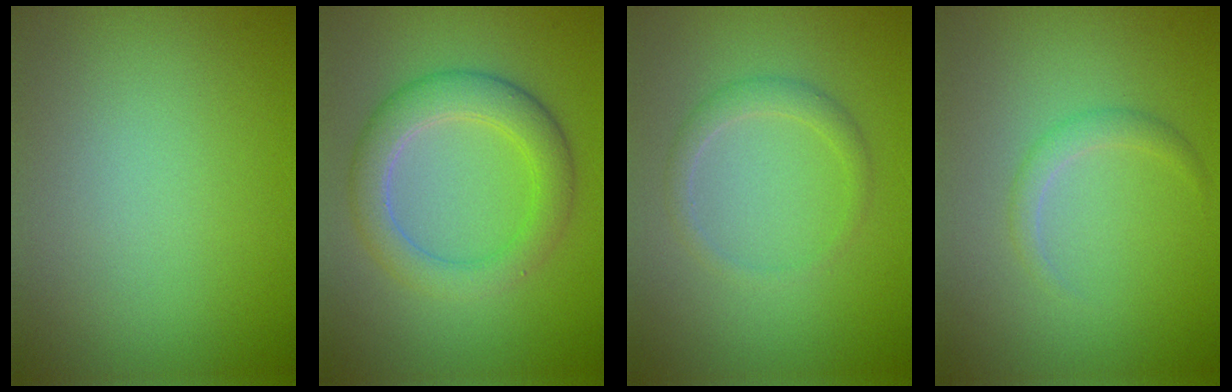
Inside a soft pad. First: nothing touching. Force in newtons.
{"total": 4.5, "press": 4.5, "slide": 0.4}
{"total": 1.7, "press": 1.7, "slide": 0.2}
{"total": 1.3, "press": 1.2, "slide": 0.1}